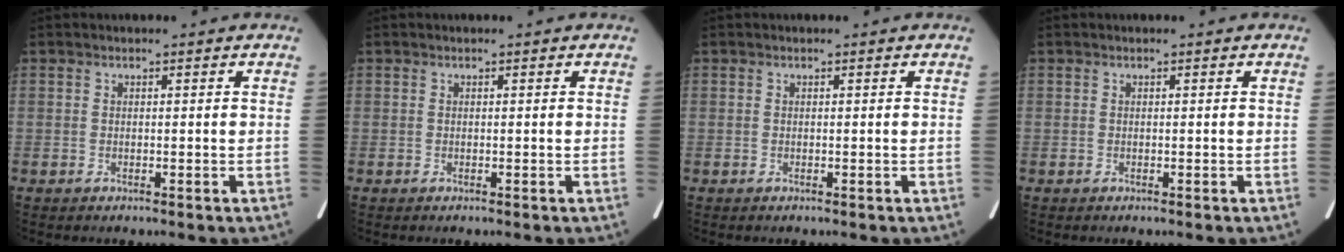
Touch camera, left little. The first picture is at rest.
{"total": 0.0}
{"total": 0.0}
{"total": 0.0}